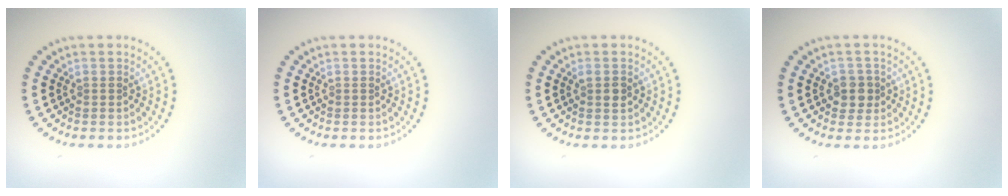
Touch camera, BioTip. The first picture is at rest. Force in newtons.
{"total": 0.0}
{"total": 1.1, "press": 1.0, "slide": 0.4}
{"total": 1.9, "press": 1.8, "slide": 0.7}